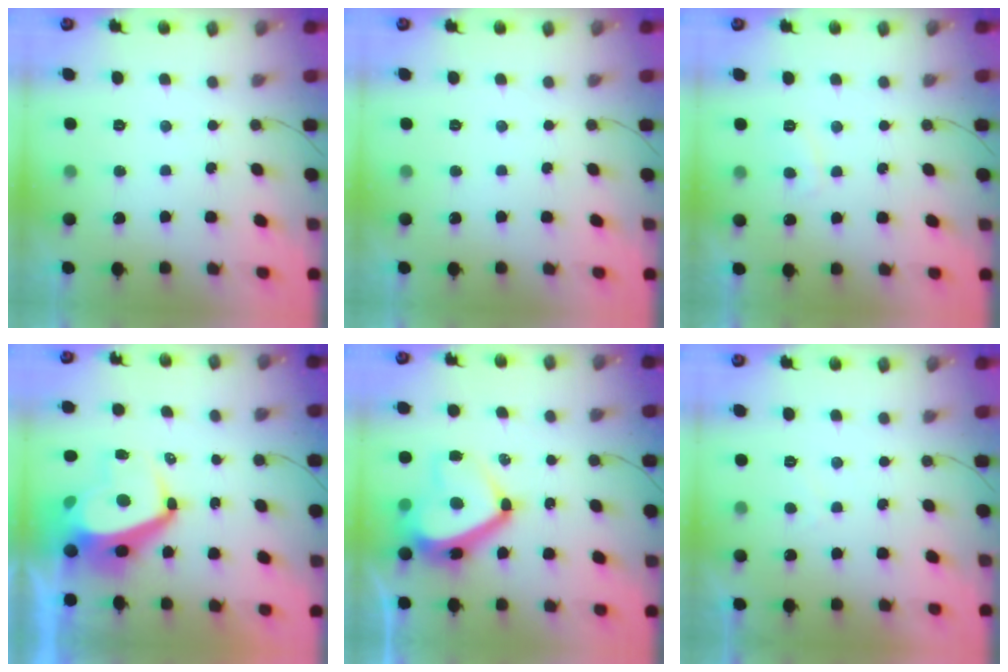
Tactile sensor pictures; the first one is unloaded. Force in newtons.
{"total": 0.0}
{"total": 2.8, "press": 2.7, "slide": 0.8}
{"total": 9.4, "press": 9.3, "slide": 1.1}
{"total": 15.0, "press": 14.8, "slide": 2.4}
{"total": 0.9, "press": 0.7, "slide": 0.6}